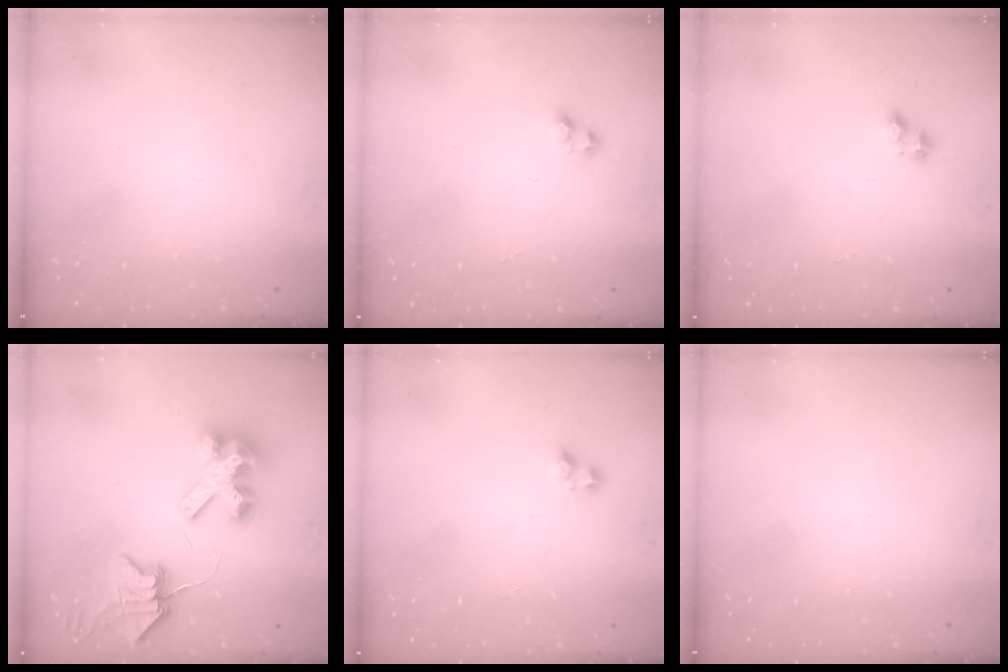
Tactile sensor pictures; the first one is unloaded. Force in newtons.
{"total": 2.9, "press": 2.6, "slide": 1.3}
{"total": 2.5, "press": 2.5, "slide": 0.3}
{"total": 8.8, "press": 8.7, "slide": 1.2}
{"total": 3.7, "press": 3.6, "slide": 0.7}
{"total": 0.0}